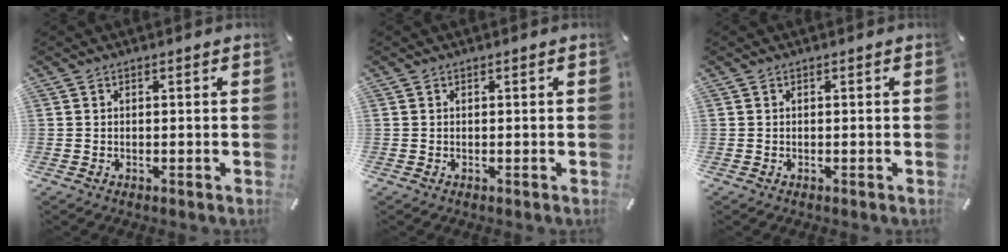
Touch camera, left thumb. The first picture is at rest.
{"total": 0.0}
{"total": 0.0}